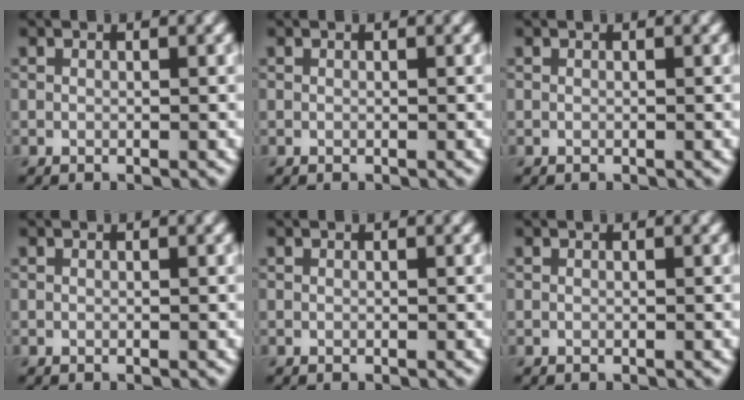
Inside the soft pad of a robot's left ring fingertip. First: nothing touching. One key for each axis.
{"total": 0.0}
{"total": 0.0}
{"total": 0.0}
{"total": 0.0}
{"total": 0.0}